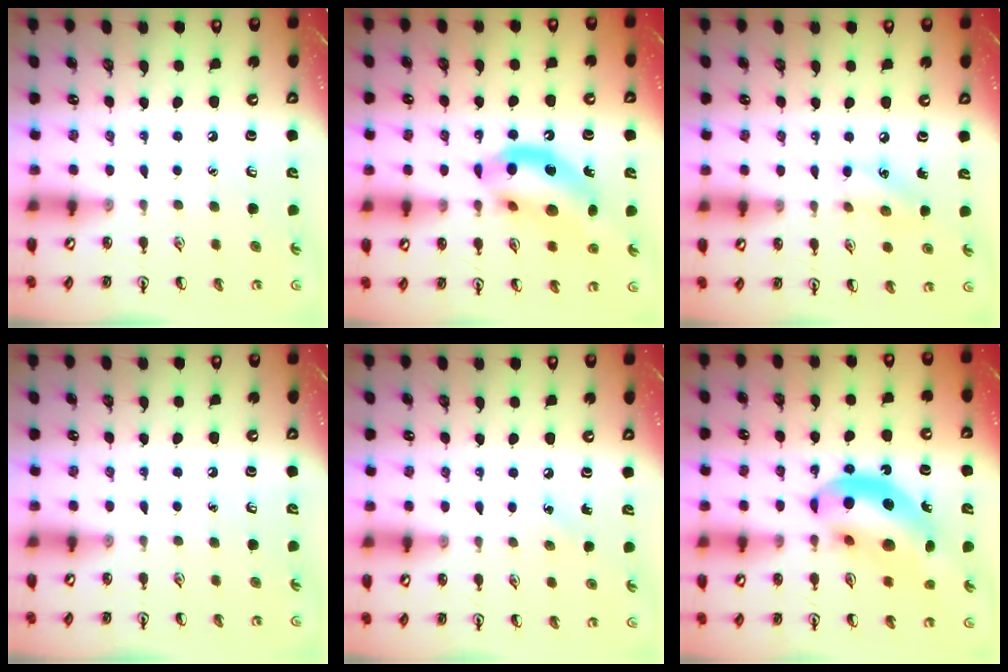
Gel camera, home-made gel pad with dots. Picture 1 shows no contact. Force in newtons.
{"total": 14.8, "press": 14.3, "slide": 3.7}
{"total": 7.3, "press": 7.2, "slide": 1.3}
{"total": 0.0}
{"total": 4.4, "press": 4.1, "slide": 1.5}
{"total": 15.7, "press": 15.1, "slide": 4.5}